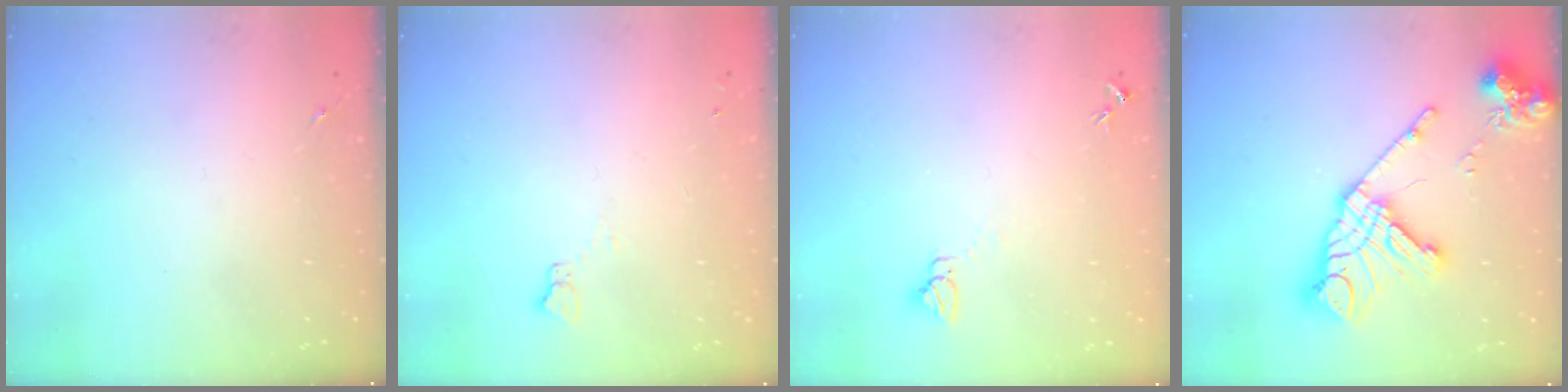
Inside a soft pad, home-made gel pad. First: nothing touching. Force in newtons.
{"total": 2.3, "press": 2.3, "slide": 0.2}
{"total": 3.9, "press": 3.8, "slide": 0.3}
{"total": 21.3, "press": 21.1, "slide": 2.6}